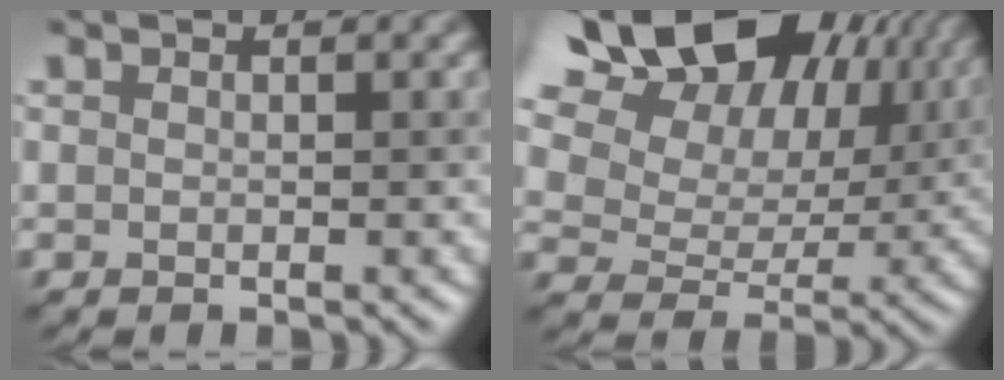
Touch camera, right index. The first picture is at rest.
{"total": 21.7, "force": [10.8, 14.4, 12.0], "torque": [-0.251, 0.079, 0.175]}